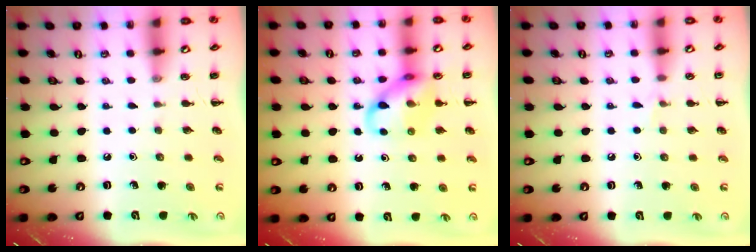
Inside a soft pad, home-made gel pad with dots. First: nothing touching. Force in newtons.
{"total": 11.8, "press": 11.8, "slide": 1.2}
{"total": 3.9, "press": 3.8, "slide": 1.1}